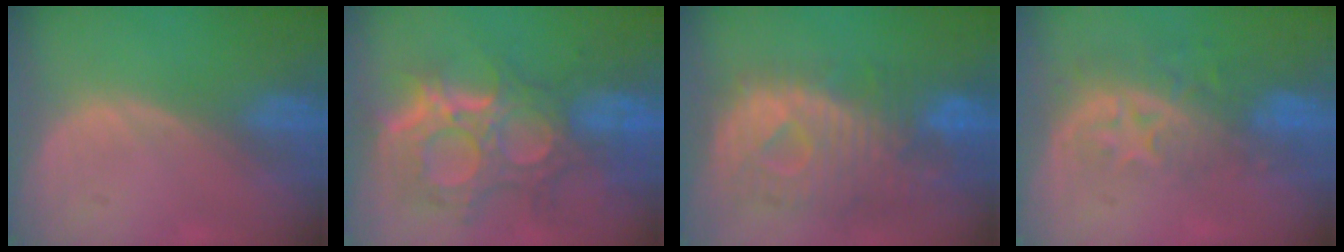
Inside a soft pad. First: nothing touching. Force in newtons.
{"total": 12.1, "press": 10.8, "slide": 5.4}
{"total": 11.7, "press": 10.1, "slide": 5.9}
{"total": 8.5, "press": 7.0, "slide": 4.8}